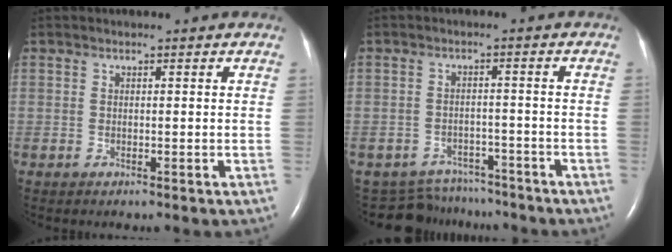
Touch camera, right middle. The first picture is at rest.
{"total": 8.6, "force": [-8.0, 3.1, -0.6], "torque": [0.002, 0.017, -0.110]}